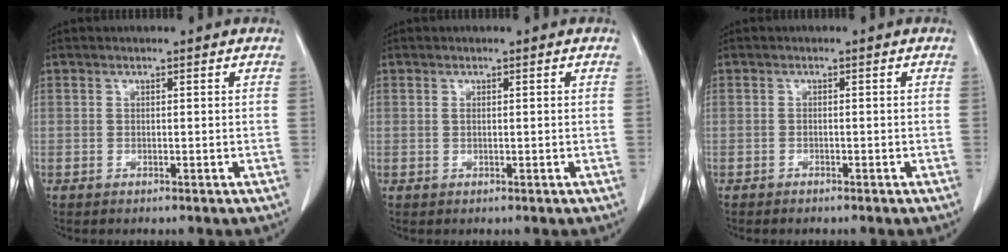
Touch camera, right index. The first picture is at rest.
{"total": 0.7, "force": [0.1, 0.4, 0.5], "torque": [-0.016, 0.004, 0.003]}
{"total": 1.4, "force": [-1.1, 0.6, 0.6], "torque": [-0.012, 0.000, -0.014]}